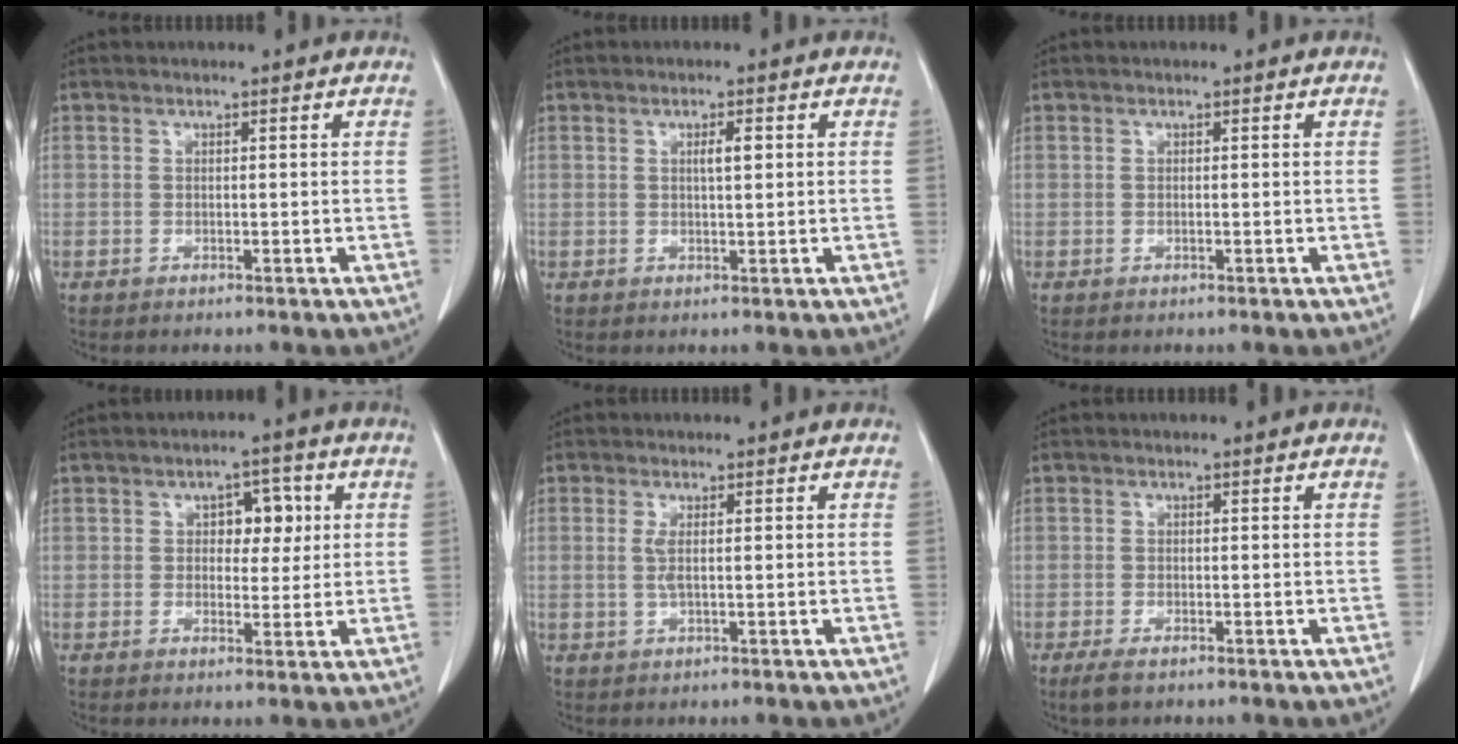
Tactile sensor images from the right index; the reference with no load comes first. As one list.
[{"total": 2.0, "force": [0.5, 0.3, 1.9], "torque": [-0.032, 0.001, 0.008]}, {"total": 0.0}, {"total": 4.8, "force": [1.2, 2.9, 3.6], "torque": [-0.045, 0.012, 0.018]}, {"total": 1.9, "force": [0.1, 0.2, 1.9], "torque": [-0.048, -0.003, 0.003]}, {"total": 2.1, "force": [-1.5, 0.7, 1.3], "torque": [-0.030, -0.006, -0.024]}]